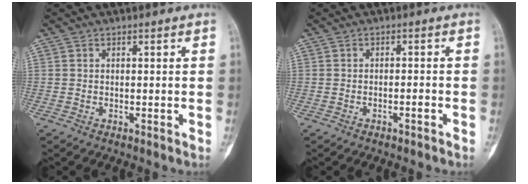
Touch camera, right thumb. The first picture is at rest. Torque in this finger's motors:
{"motor_torque": [-0.25, 0.06, -0.16, -0.07, 0.01]}